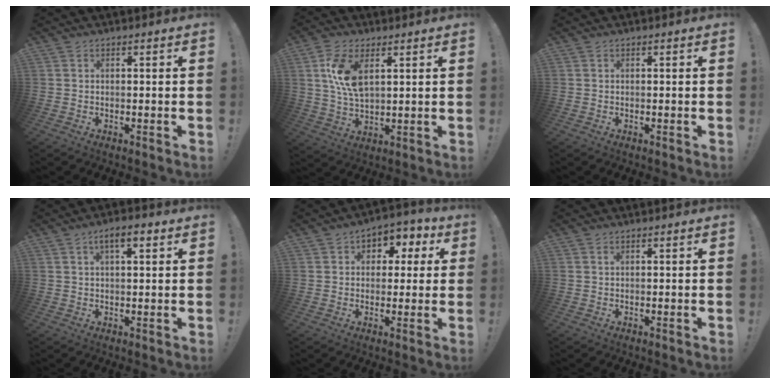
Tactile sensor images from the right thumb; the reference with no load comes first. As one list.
[{"total": 10.5, "force": [3.9, 5.4, 8.1], "torque": [-0.162, -0.009, 0.069]}, {"total": 0.0}, {"total": 4.9, "force": [2.1, 1.7, 4.1], "torque": [-0.060, 0.000, 0.030]}, {"total": 5.7, "force": [0.6, 5.2, 2.3], "torque": [-0.015, 0.000, 0.009]}, {"total": 0.0}]